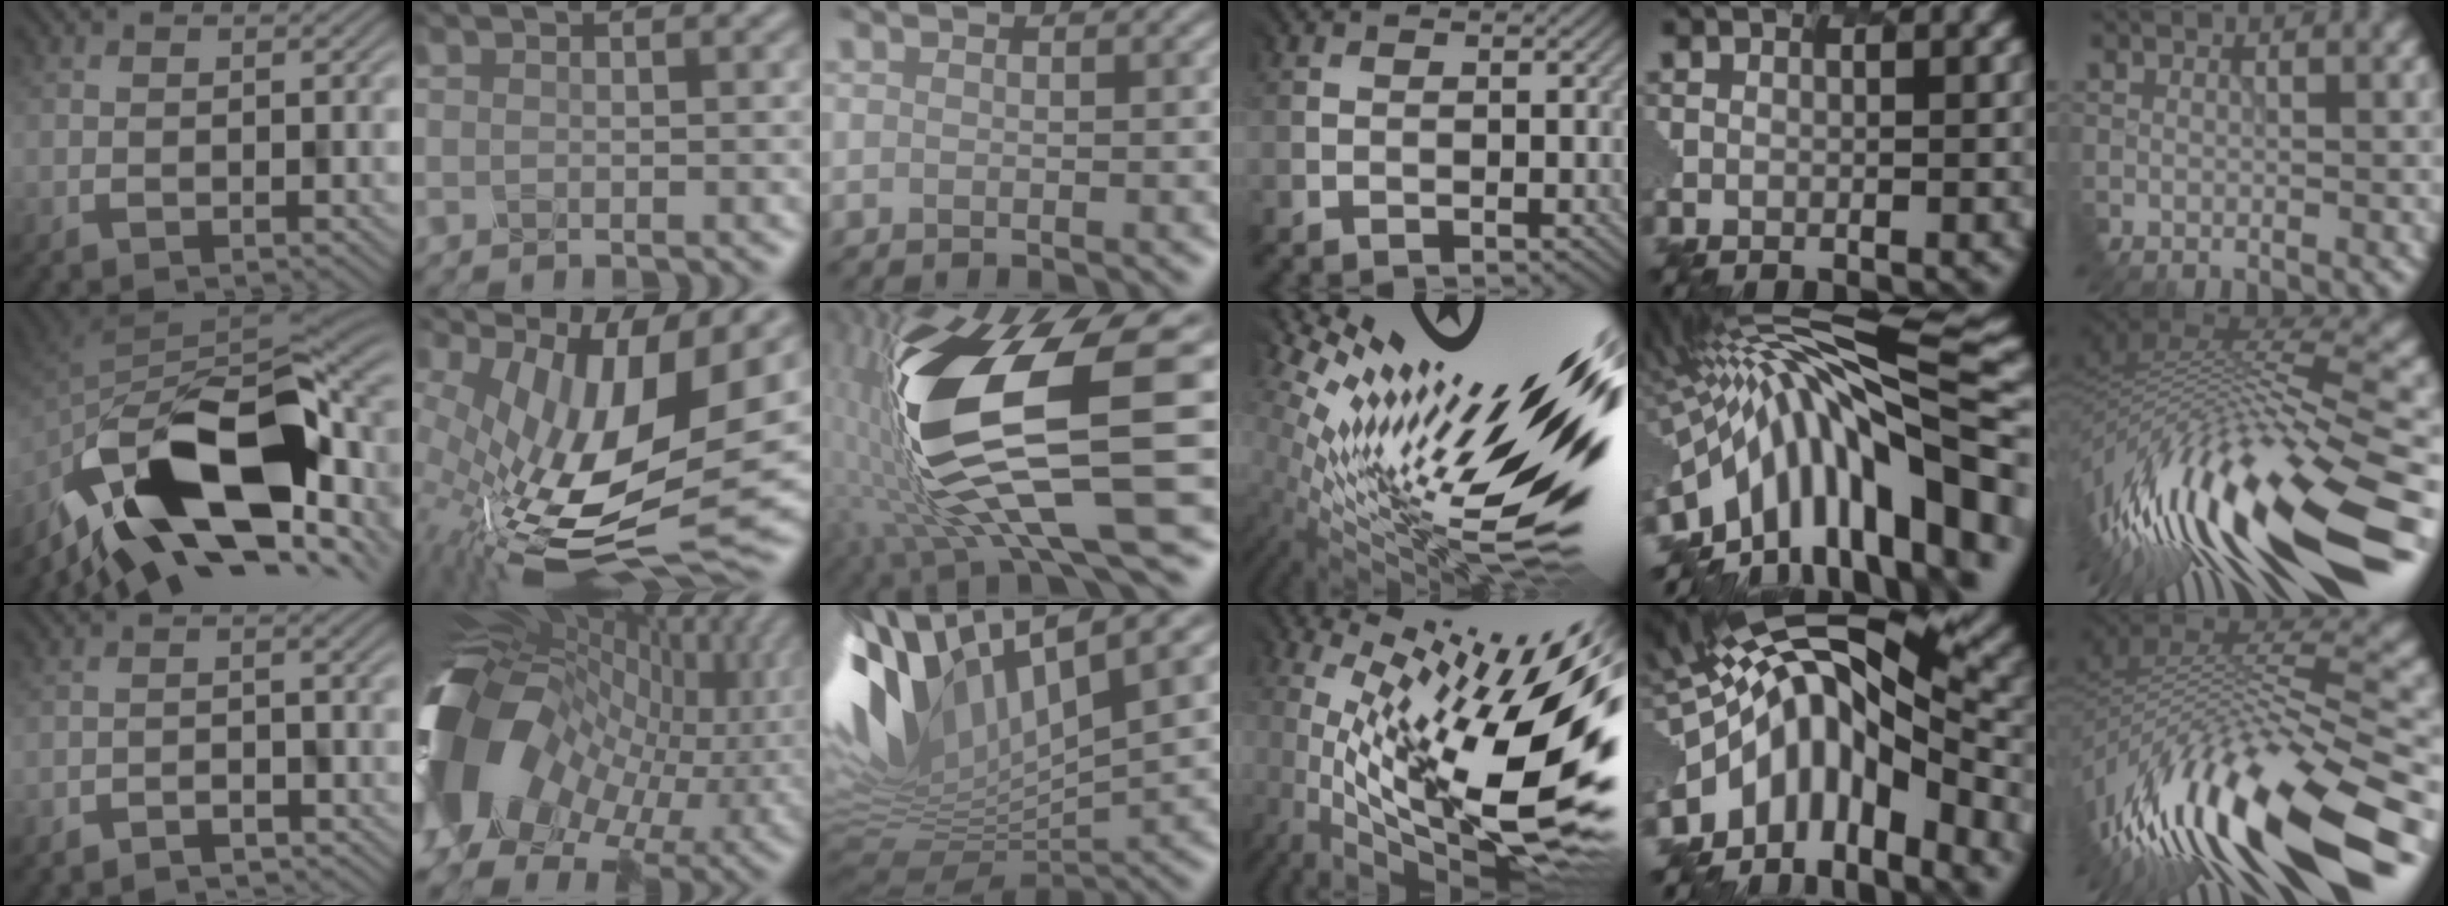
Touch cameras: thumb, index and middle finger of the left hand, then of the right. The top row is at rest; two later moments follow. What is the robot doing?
{"motion": "disassemble", "object": "hinged tin"}